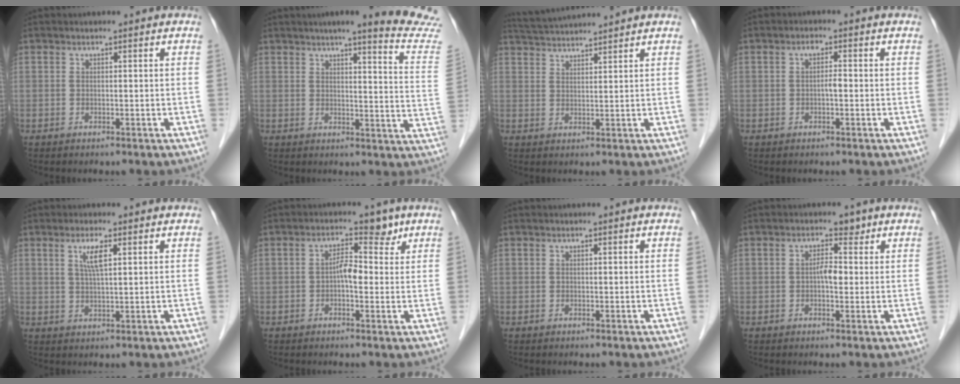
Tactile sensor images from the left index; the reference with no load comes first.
{"total": 16.2, "force": [14.7, -0.9, 6.8], "torque": [-0.081, -0.081, 0.156]}
{"total": 6.7, "force": [6.4, -0.9, 1.6], "torque": [-0.037, 0.028, 0.111]}
{"total": 1.6, "force": [-0.3, 0.5, 1.5], "torque": [-0.024, 0.004, -0.008]}
{"total": 3.6, "force": [1.5, 0.3, 3.2], "torque": [-0.066, 0.001, 0.028]}
{"total": 3.7, "force": [0.8, 1.9, 3.0], "torque": [-0.053, 0.024, 0.010]}
{"total": 0.0}
{"total": 2.3, "force": [0.3, 1.3, 1.9], "torque": [-0.036, 0.011, 0.002]}